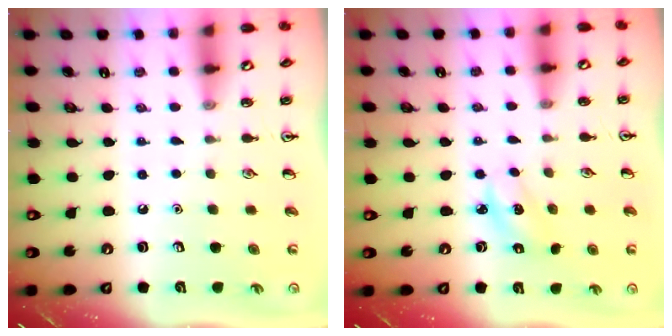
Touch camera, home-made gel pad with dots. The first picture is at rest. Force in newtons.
{"total": 2.6, "press": 2.5, "slide": 0.6}